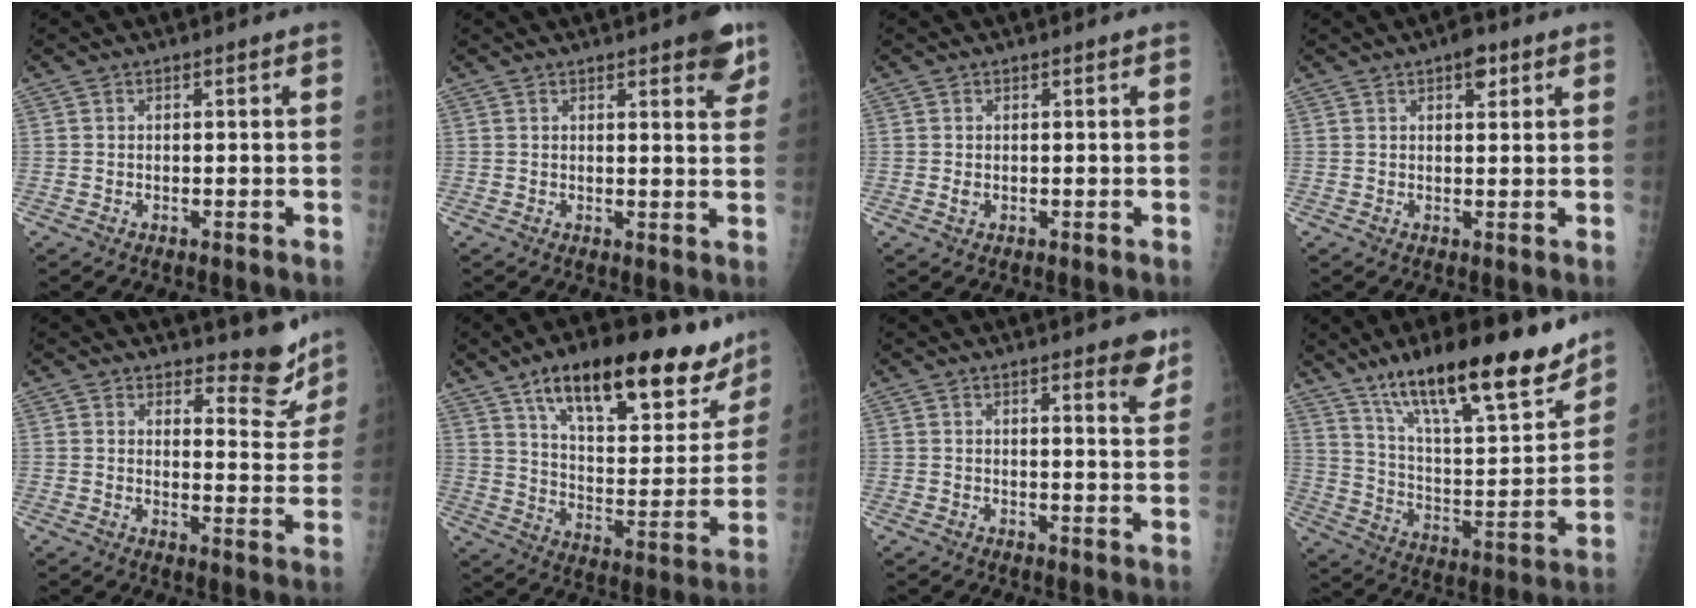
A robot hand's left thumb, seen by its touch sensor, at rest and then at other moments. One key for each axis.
{"total": 6.6, "fx": 4.0, "fy": 1.9, "fz": 4.9, "tx": -0.044, "ty": -0.017, "tz": 0.046}
{"total": 1.0, "fx": 0.2, "fy": 0.7, "fz": 0.6, "tx": -0.008, "ty": -0.001, "tz": 0.006}
{"total": 3.6, "fx": 2.1, "fy": 1.6, "fz": 2.4, "tx": -0.021, "ty": -0.006, "tz": 0.026}
{"total": 8.4, "fx": 7.5, "fy": 3.1, "fz": 2.0, "tx": 0.009, "ty": -0.074, "tz": 0.091}
{"total": 26.9, "fx": 17.7, "fy": 10.5, "fz": 17.3, "tx": -0.209, "ty": -0.053, "tz": 0.271}
{"total": 5.1, "fx": 3.5, "fy": 1.2, "fz": 3.5, "tx": -0.031, "ty": -0.020, "tz": 0.040}
{"total": 24.6, "fx": 17.3, "fy": 6.3, "fz": 16.2, "tx": -0.229, "ty": -0.073, "tz": 0.291}